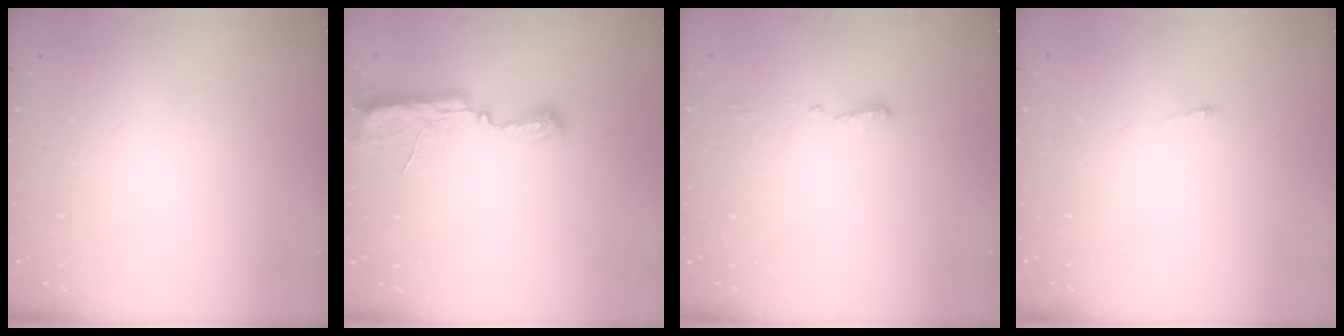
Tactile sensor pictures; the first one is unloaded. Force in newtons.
{"total": 10.1, "press": 8.9, "slide": 4.8}
{"total": 4.0, "press": 3.9, "slide": 0.5}
{"total": 2.7, "press": 2.7, "slide": 0.4}